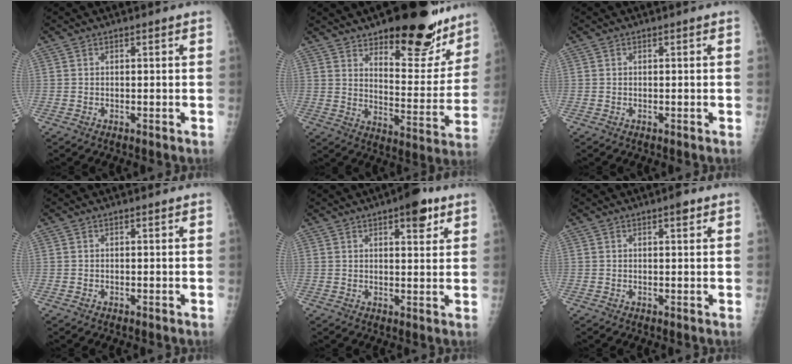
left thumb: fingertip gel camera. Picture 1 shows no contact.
{"total": 22.3, "force": [16.1, 8.6, 12.9], "torque": [-0.121, -0.103, 0.223]}
{"total": 0.0}
{"total": 0.0}
{"total": 6.7, "force": [3.8, 2.5, 4.9], "torque": [-0.047, -0.014, 0.045]}
{"total": 1.8, "force": [1.1, 0.6, 1.3], "torque": [-0.016, -0.003, 0.013]}